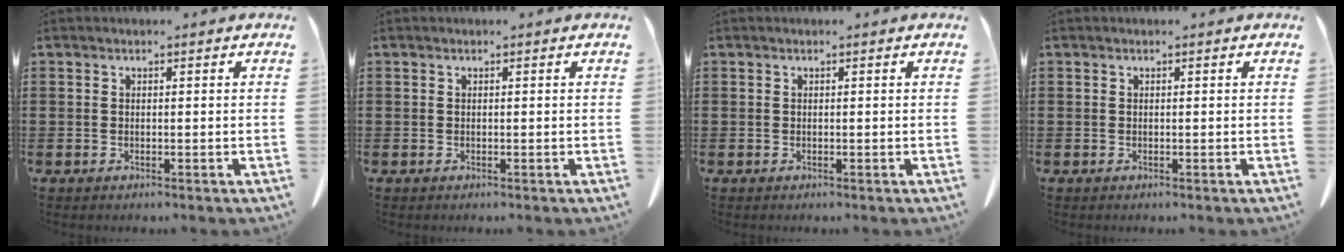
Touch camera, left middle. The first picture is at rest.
{"total": 0.0}
{"total": 0.0}
{"total": 0.0}